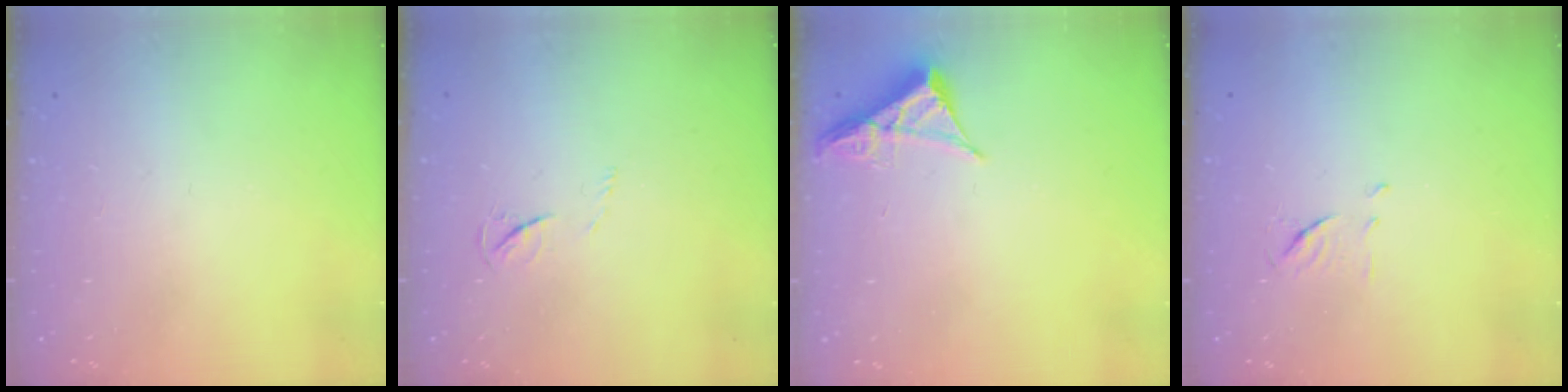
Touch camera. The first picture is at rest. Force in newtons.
{"total": 3.1, "press": 3.1, "slide": 0.5}
{"total": 4.8, "press": 4.8, "slide": 0.7}
{"total": 6.4, "press": 6.4, "slide": 0.4}